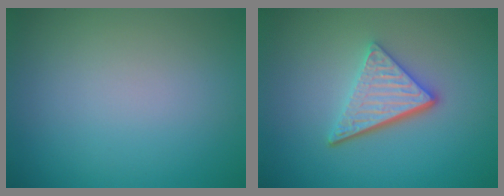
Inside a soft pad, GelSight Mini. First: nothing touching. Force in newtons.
{"total": 4.4, "press": 3.3, "slide": 2.9}